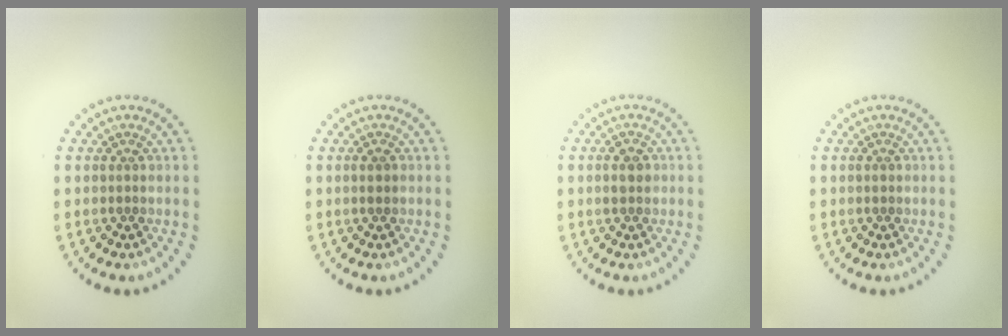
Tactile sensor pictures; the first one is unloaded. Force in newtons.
{"total": 0.9, "press": 0.8, "slide": 0.3}
{"total": 1.6, "press": 1.6, "slide": 0.1}
{"total": 0.5, "press": 0.5, "slide": 0.1}